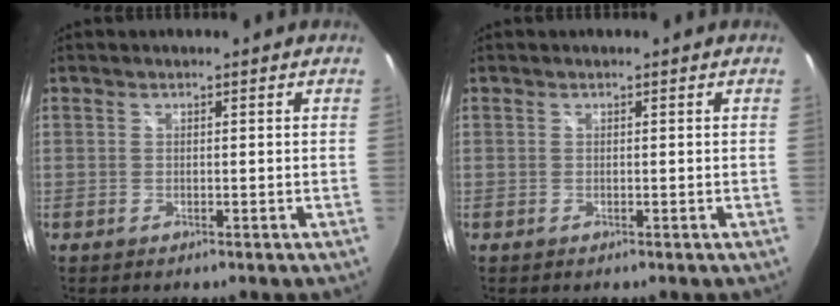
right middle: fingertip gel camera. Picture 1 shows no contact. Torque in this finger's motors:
{"motor_torque": [0.00, 0.00, 0.00, 0.00]}